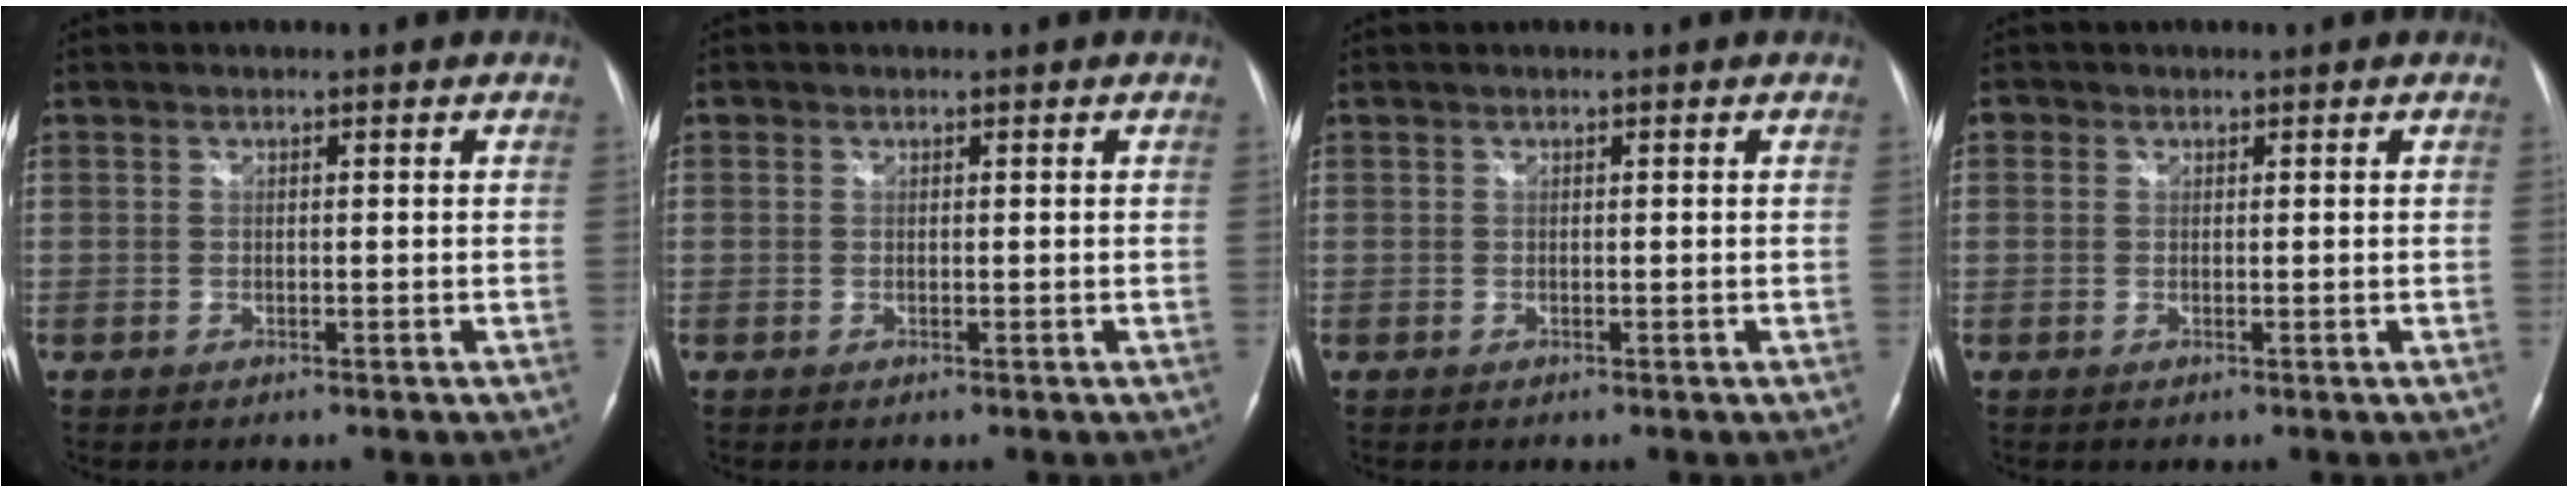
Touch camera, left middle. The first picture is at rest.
{"total": 0.0}
{"total": 0.0}
{"total": 1.0, "force": [0.5, 0.9, 0.2], "torque": [0.002, 0.002, 0.005]}